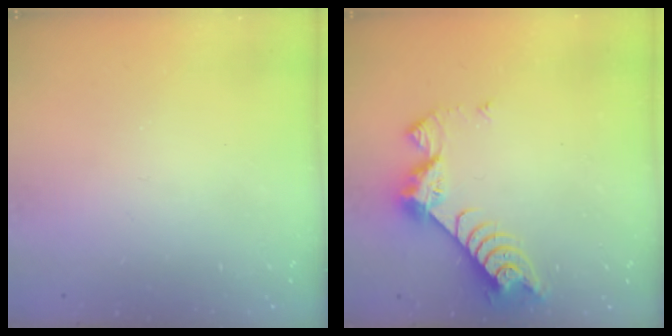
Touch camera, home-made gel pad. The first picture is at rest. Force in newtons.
{"total": 8.2, "press": 8.2, "slide": 0.5}